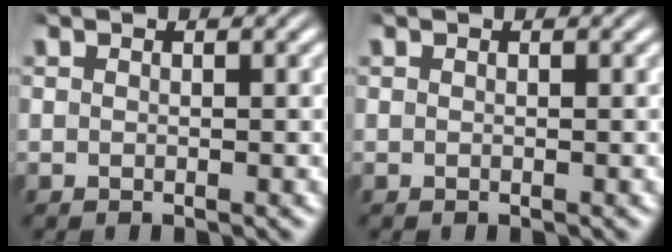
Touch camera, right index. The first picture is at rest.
{"total": 0.0}